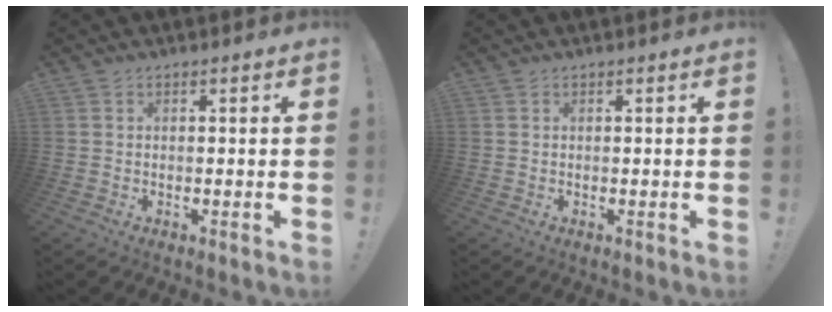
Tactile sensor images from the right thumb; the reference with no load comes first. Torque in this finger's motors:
{"motor_torque": [0.00, 0.00, 0.00, 0.00, 0.00]}